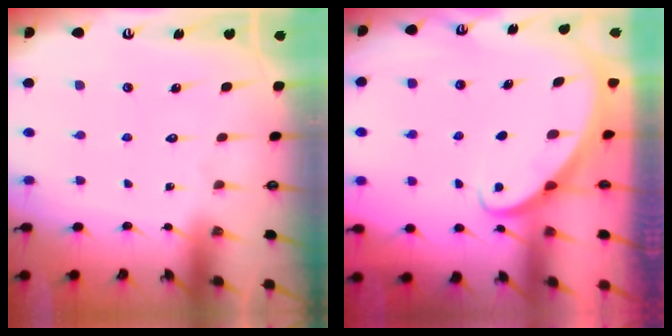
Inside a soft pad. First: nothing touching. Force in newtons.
{"total": 2.2, "press": 2.2, "slide": 0.2}